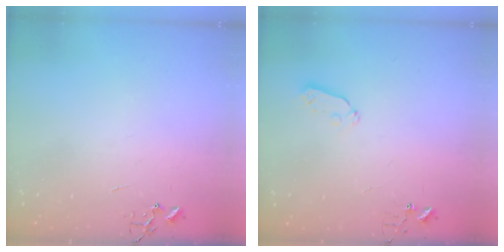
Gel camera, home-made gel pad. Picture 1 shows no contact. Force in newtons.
{"total": 3.9, "press": 3.8, "slide": 0.6}